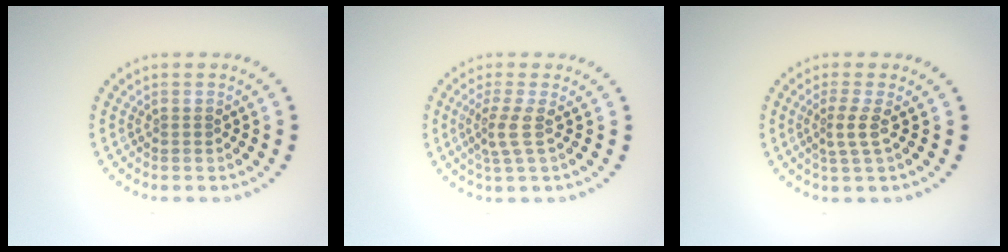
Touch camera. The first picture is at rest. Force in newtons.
{"total": 2.4, "press": 1.7, "slide": 1.8}
{"total": 1.9, "press": 1.3, "slide": 1.3}